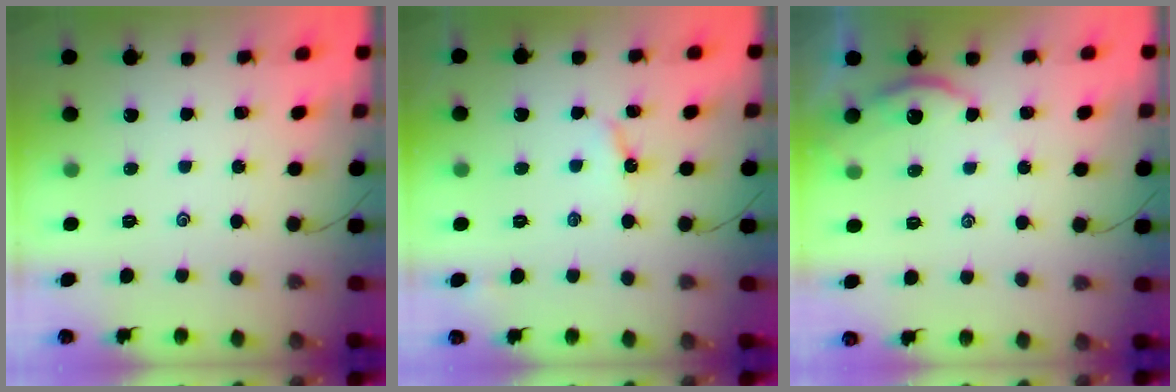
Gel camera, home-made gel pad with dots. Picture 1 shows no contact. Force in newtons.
{"total": 4.0, "press": 4.0, "slide": 0.3}
{"total": 3.1, "press": 3.0, "slide": 0.3}